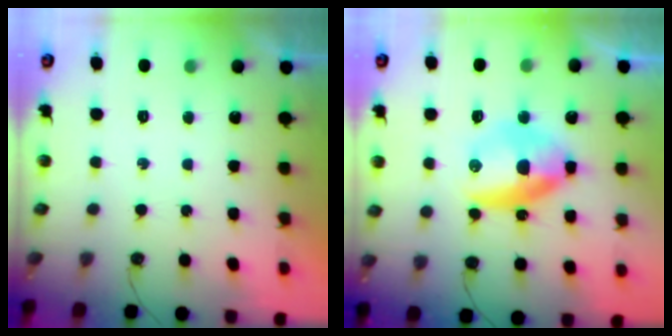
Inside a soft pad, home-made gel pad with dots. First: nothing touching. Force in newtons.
{"total": 10.5, "press": 10.3, "slide": 1.6}